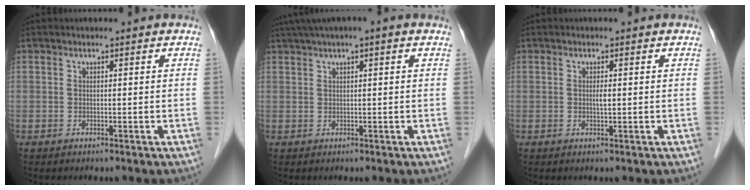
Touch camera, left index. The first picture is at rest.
{"total": 6.0, "force": [4.0, 0.3, 4.6], "torque": [-0.081, 0.039, 0.064]}
{"total": 0.9, "force": [0.0, 0.2, 0.9], "torque": [-0.018, -0.002, -0.002]}